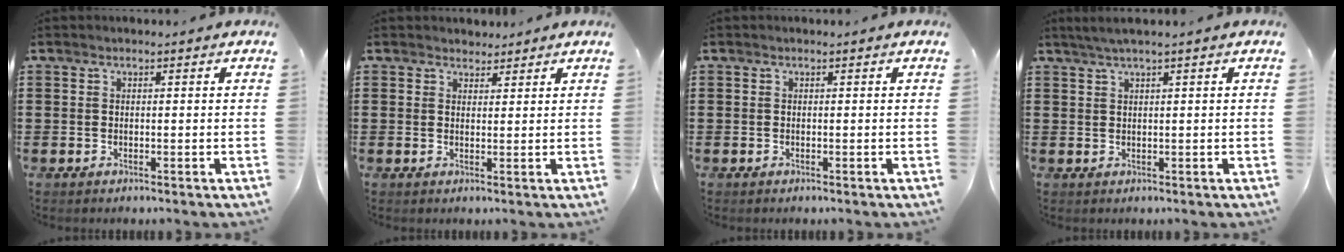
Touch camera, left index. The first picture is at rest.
{"total": 2.0, "force": [1.8, 0.8, -0.1], "torque": [-0.004, 0.004, 0.036]}
{"total": 0.0}
{"total": 1.7, "force": [1.0, -0.2, 1.4], "torque": [-0.025, 0.000, 0.018]}